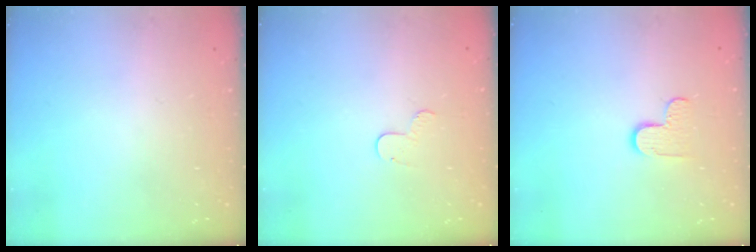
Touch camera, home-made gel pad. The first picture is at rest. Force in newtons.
{"total": 4.9, "press": 4.9, "slide": 0.5}
{"total": 5.6, "press": 5.6, "slide": 0.3}